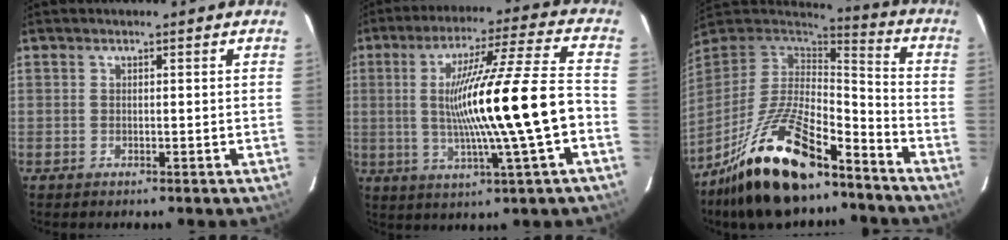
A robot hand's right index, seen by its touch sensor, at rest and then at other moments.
{"total": 17.6, "force": [-2.1, -1.0, 17.4], "torque": [-0.304, 0.003, -0.035]}
{"total": 21.1, "force": [-14.6, 6.2, 13.9], "torque": [-0.264, -0.004, -0.260]}